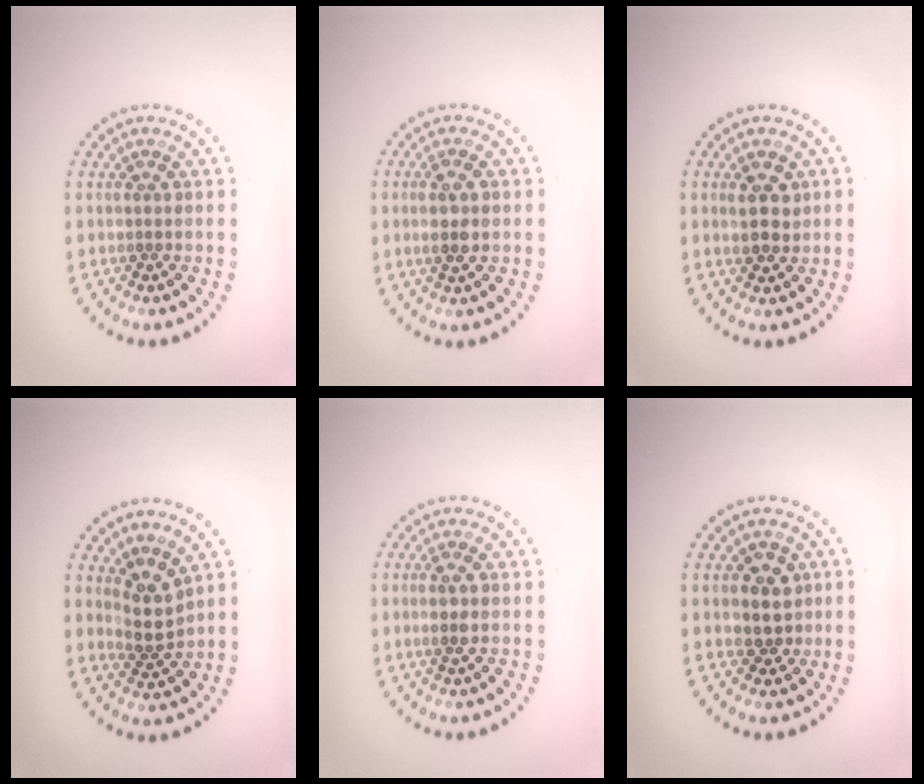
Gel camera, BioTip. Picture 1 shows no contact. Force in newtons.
{"total": 2.2, "press": 2.0, "slide": 0.9}
{"total": 2.5, "press": 2.4, "slide": 0.6}
{"total": 2.7, "press": 2.1, "slide": 1.8}
{"total": 1.3, "press": 1.1, "slide": 0.7}
{"total": 2.6, "press": 2.4, "slide": 1.0}